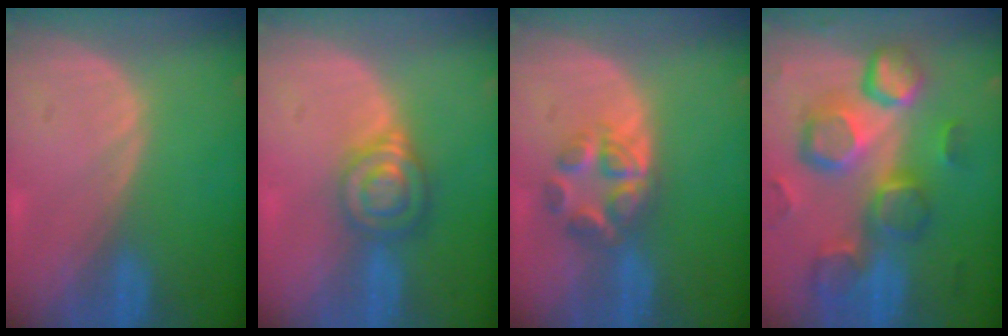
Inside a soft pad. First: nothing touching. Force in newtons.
{"total": 6.6, "press": 5.7, "slide": 3.3}
{"total": 5.9, "press": 5.4, "slide": 2.2}
{"total": 12.9, "press": 11.3, "slide": 6.3}